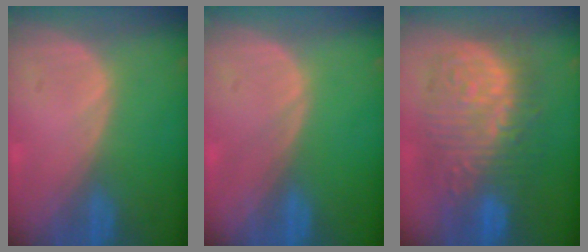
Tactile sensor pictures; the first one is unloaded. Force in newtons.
{"total": 0.0}
{"total": 13.0, "press": 13.0, "slide": 1.3}